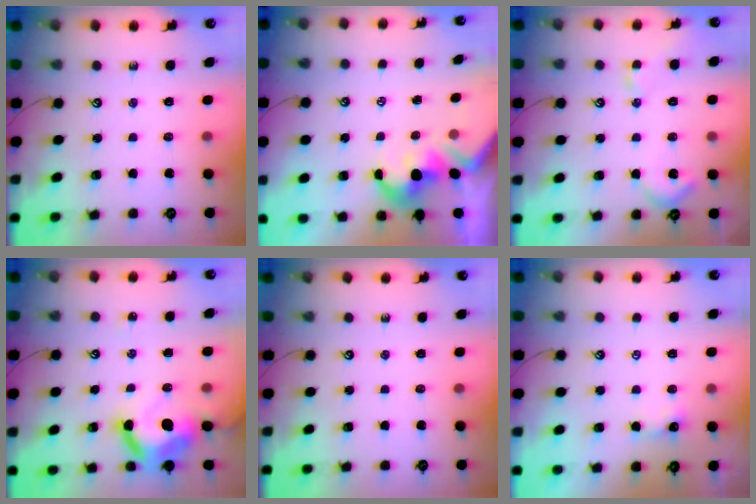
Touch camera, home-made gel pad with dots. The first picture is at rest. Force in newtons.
{"total": 3.1, "press": 2.9, "slide": 1.2}
{"total": 4.4, "press": 4.4, "slide": 0.8}
{"total": 11.5, "press": 11.5, "slide": 1.2}
{"total": 0.0}
{"total": 0.0}